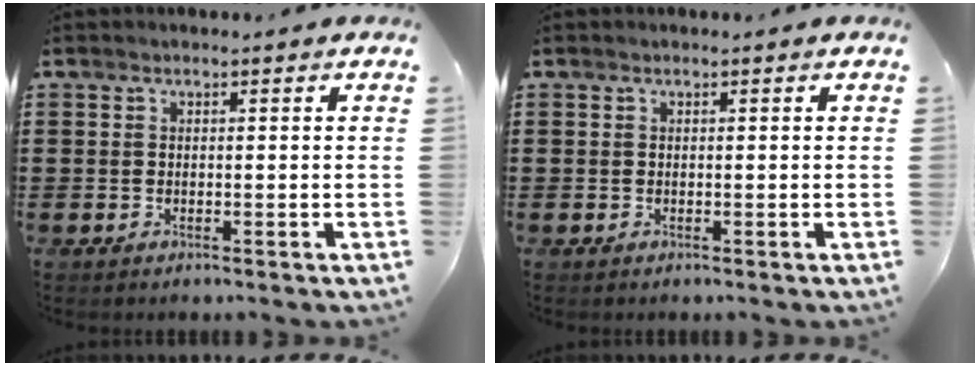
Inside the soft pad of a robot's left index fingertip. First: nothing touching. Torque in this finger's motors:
{"motor_torque": [0.60, -0.83, 0.00, -0.01]}